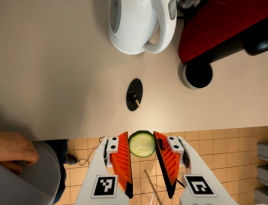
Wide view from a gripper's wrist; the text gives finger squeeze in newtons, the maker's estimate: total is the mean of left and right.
{"total": 8.3, "left": 8.3, "right": 8.3}